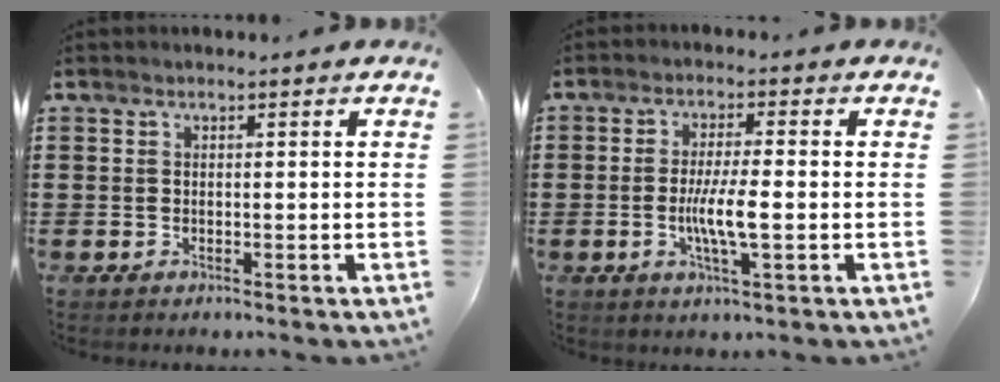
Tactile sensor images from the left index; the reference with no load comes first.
{"total": 6.1, "force": [-1.0, 0.9, 5.9], "torque": [-0.123, -0.007, -0.026]}